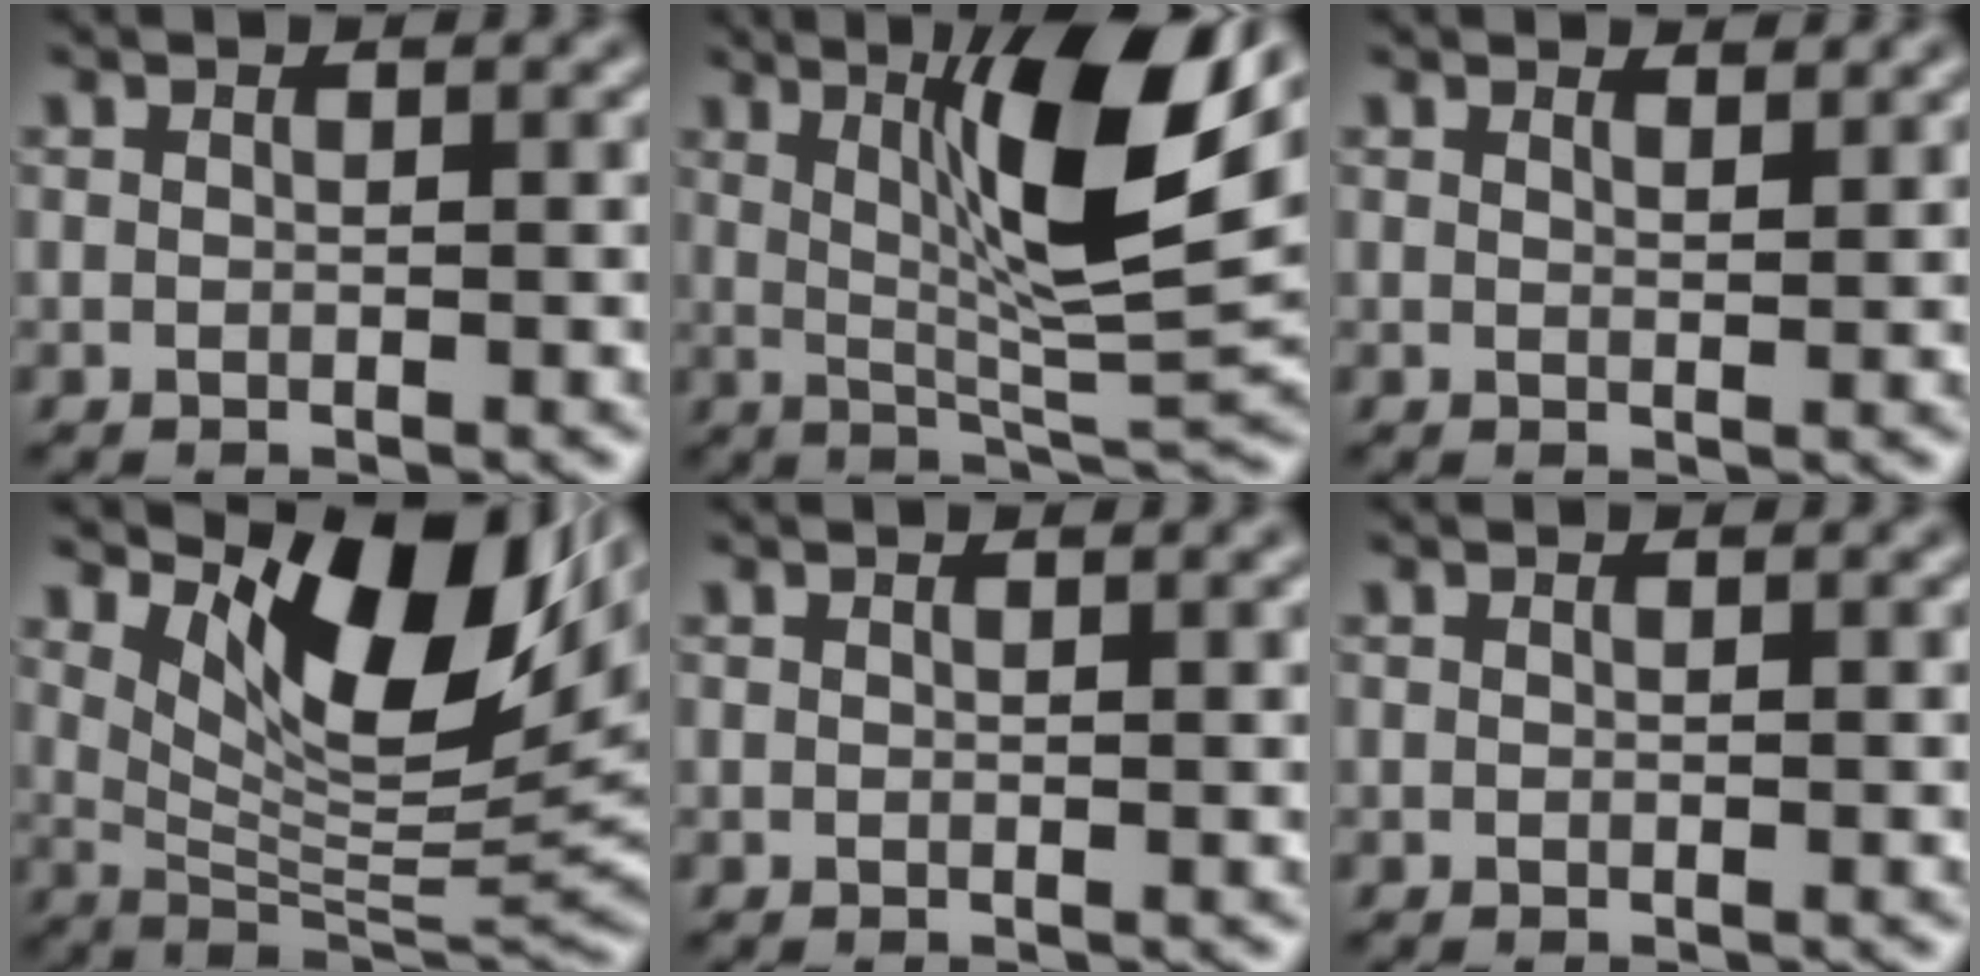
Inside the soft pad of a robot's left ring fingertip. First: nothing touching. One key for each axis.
{"total": 10.2, "fx": 3.5, "fy": 2.0, "fz": 9.4, "tx": -0.150, "ty": -0.006, "tz": 0.071}
{"total": 1.9, "fx": 1.8, "fy": 0.4, "fz": 0.5, "tx": 0.001, "ty": 0.007, "tz": 0.019}
{"total": 11.4, "fx": 5.7, "fy": 4.3, "fz": 8.9, "tx": -0.147, "ty": 0.002, "tz": 0.114}
{"total": 1.1, "fx": 0.7, "fy": 0.4, "fz": 0.8, "tx": -0.007, "ty": 0.000, "tz": 0.003}
{"total": 0.0}